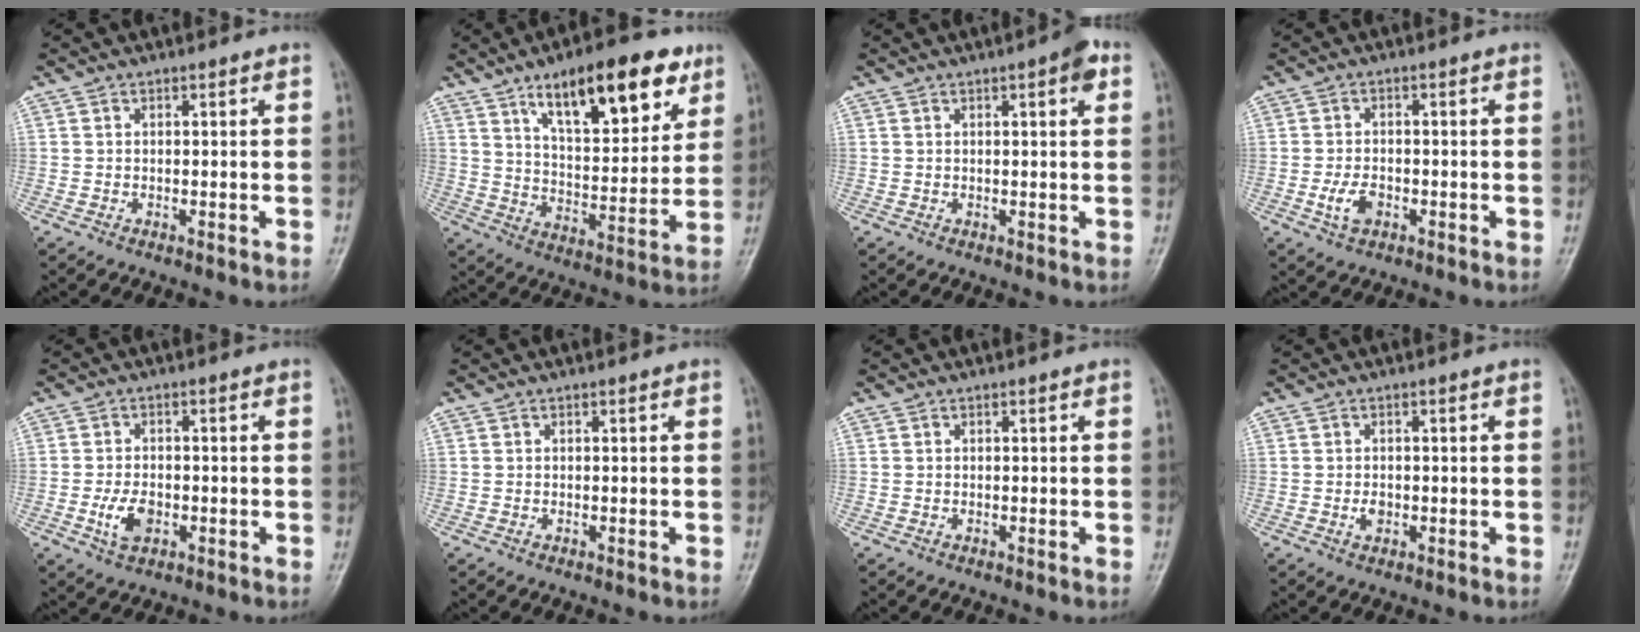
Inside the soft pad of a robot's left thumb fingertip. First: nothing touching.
{"total": 19.2, "force": [10.8, 7.5, 13.9], "torque": [-0.164, -0.045, 0.172]}
{"total": 3.2, "force": [1.3, 0.7, 2.8], "torque": [-0.035, 0.001, 0.014]}
{"total": 4.1, "force": [-1.5, 2.5, 2.9], "torque": [-0.054, 0.007, -0.025]}
{"total": 5.1, "force": [-1.5, 3.1, 3.7], "torque": [-0.068, 0.004, -0.025]}
{"total": 0.0}
{"total": 0.0}
{"total": 1.7, "force": [-0.4, 1.3, 1.2], "torque": [-0.015, 0.002, -0.006]}